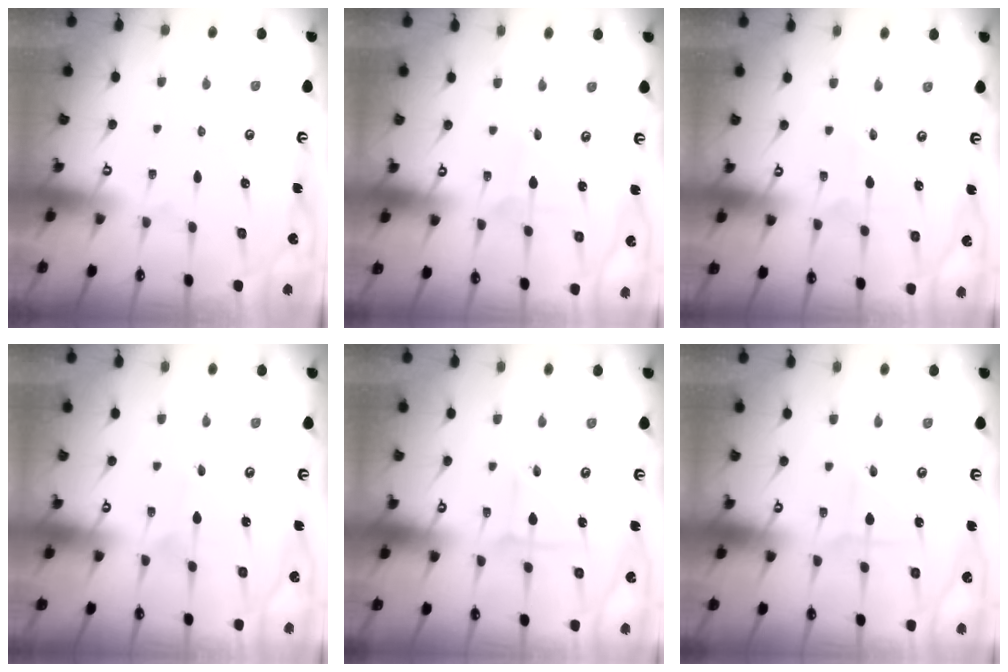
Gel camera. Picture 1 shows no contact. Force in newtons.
{"total": 1.5, "press": 1.4, "slide": 0.2}
{"total": 2.0, "press": 1.9, "slide": 0.5}
{"total": 1.9, "press": 1.9, "slide": 0.2}
{"total": 2.9, "press": 2.9, "slide": 0.3}
{"total": 2.3, "press": 2.3, "slide": 0.1}